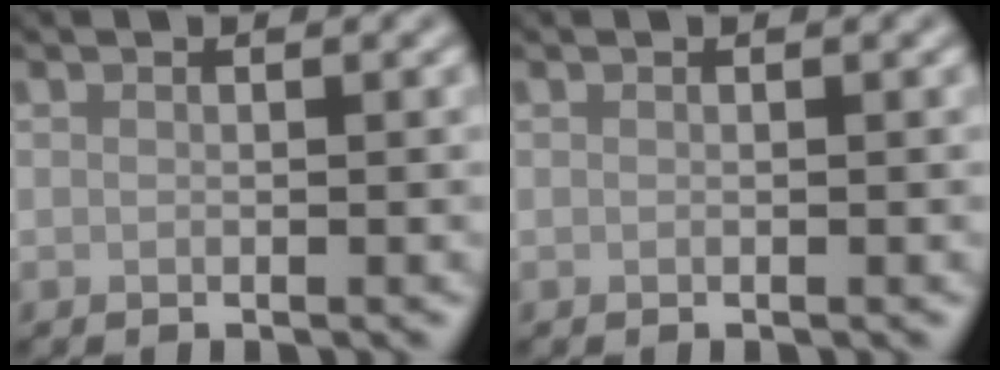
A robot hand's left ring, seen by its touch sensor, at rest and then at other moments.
{"total": 0.0}